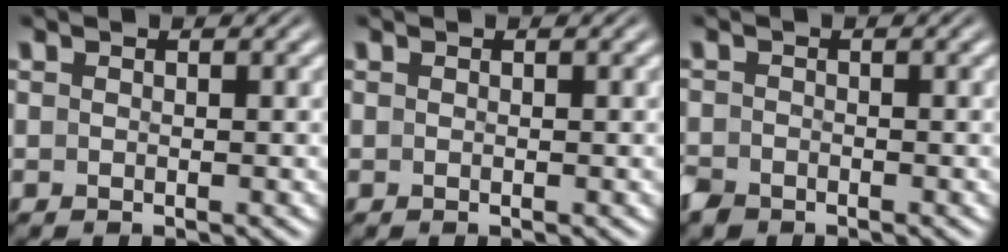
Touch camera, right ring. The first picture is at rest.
{"total": 0.0}
{"total": 1.9, "force": [-1.6, 1.0, 0.1], "torque": [-0.005, -0.015, -0.024]}